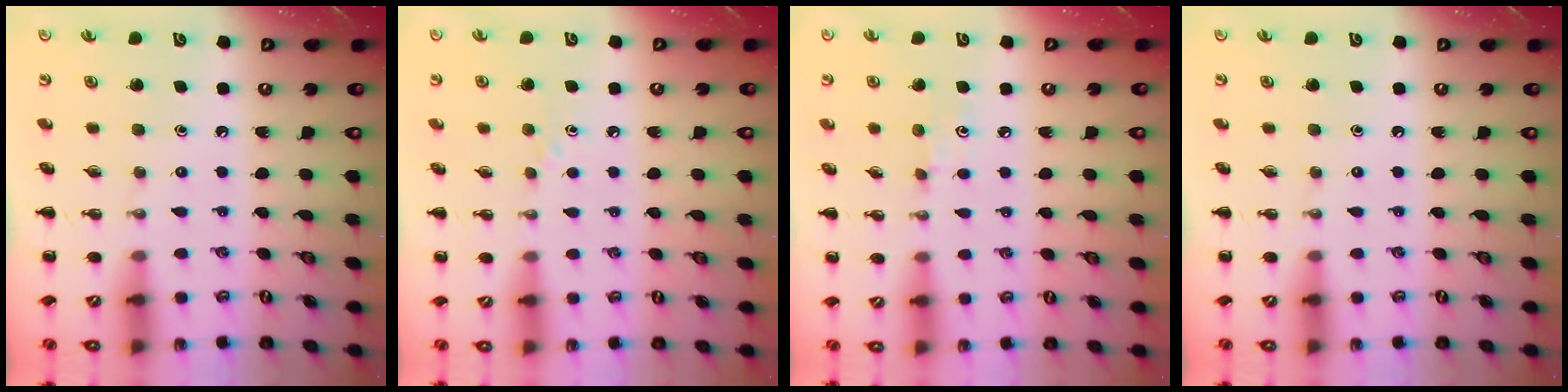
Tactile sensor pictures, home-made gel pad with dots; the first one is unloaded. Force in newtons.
{"total": 3.0, "press": 2.7, "slide": 1.2}
{"total": 4.8, "press": 4.6, "slide": 1.3}
{"total": 0.0}